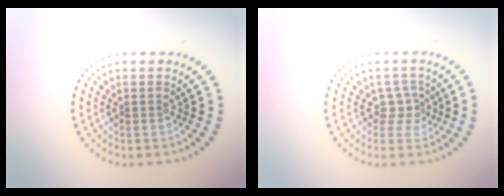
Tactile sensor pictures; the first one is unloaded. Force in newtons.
{"total": 1.8, "press": 1.2, "slide": 1.3}